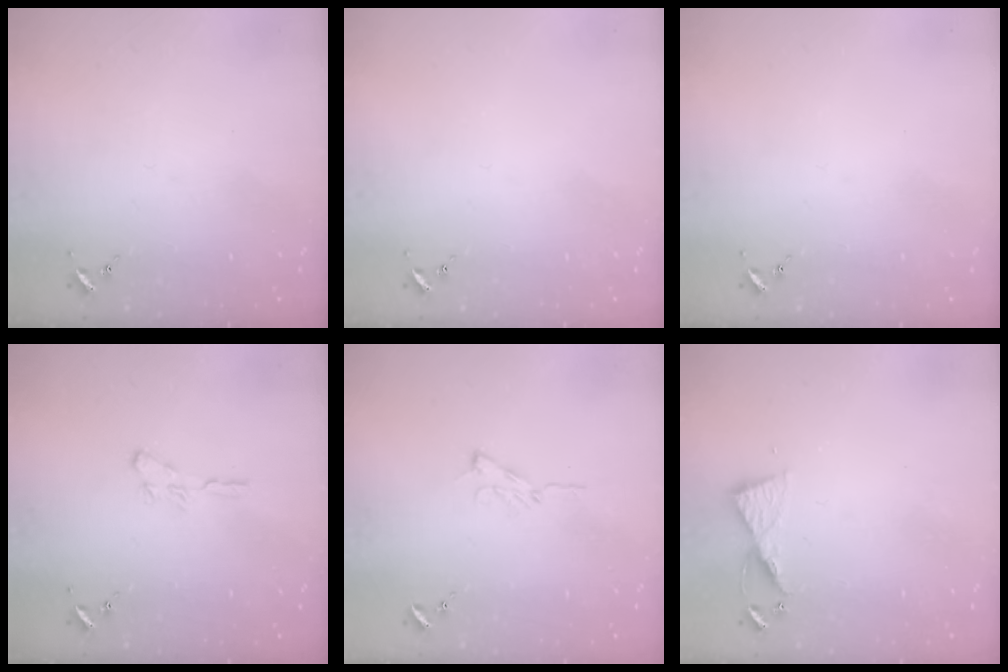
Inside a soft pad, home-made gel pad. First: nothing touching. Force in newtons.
{"total": 0.0}
{"total": 0.0}
{"total": 4.3, "press": 4.3, "slide": 0.5}
{"total": 5.8, "press": 5.8, "slide": 0.6}
{"total": 6.0, "press": 6.0, "slide": 0.6}